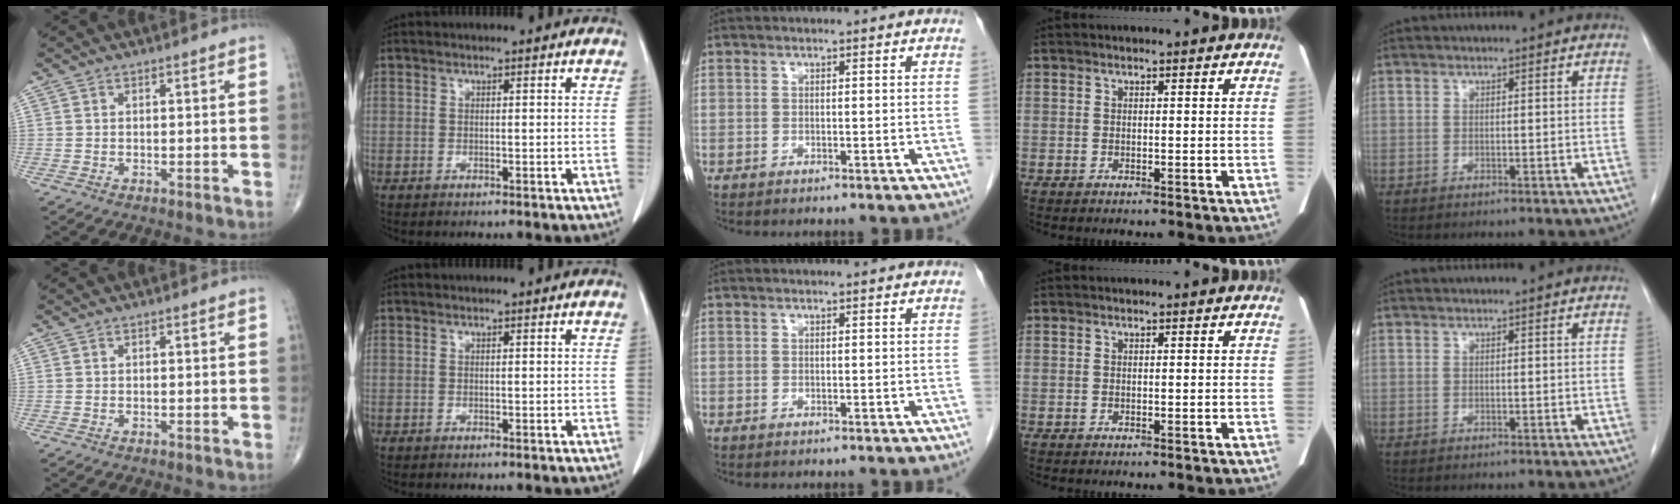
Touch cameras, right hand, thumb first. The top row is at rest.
{}